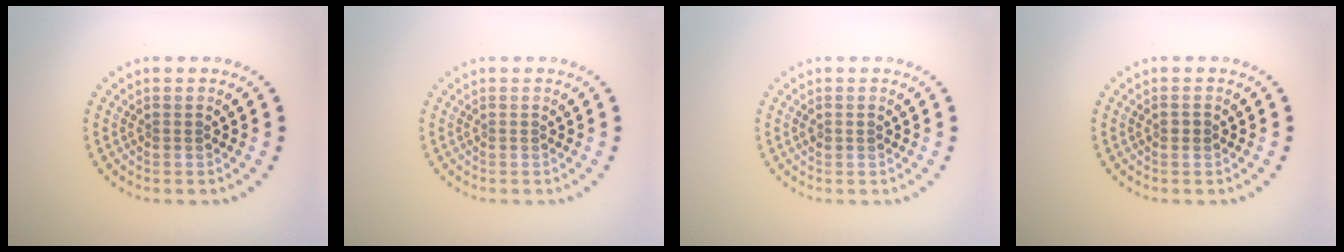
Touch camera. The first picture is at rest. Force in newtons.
{"total": 0.0}
{"total": 0.8, "press": 0.8, "slide": 0.1}
{"total": 0.8, "press": 0.8, "slide": 0.3}